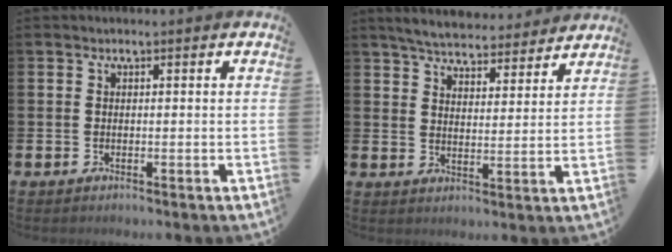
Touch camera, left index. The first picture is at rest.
{"total": 5.5, "force": [5.4, 0.9, 0.7], "torque": [-0.028, -0.037, 0.093]}